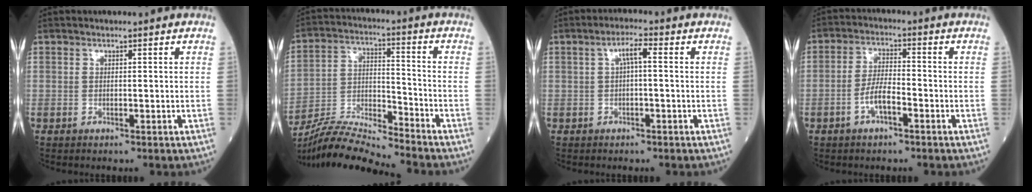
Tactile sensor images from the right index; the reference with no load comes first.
{"total": 11.9, "force": [-11.4, -1.2, 3.0], "torque": [-0.057, 0.005, -0.215]}
{"total": 3.0, "force": [0.4, 0.5, 2.9], "torque": [-0.052, 0.010, 0.007]}
{"total": 4.6, "force": [-2.0, 1.3, 3.9], "torque": [-0.079, 0.010, -0.041]}